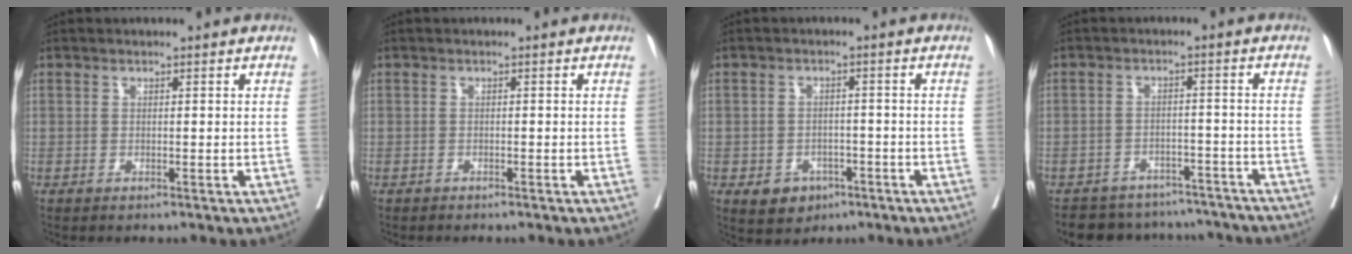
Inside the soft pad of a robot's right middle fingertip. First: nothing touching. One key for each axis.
{"total": 0.5, "fx": -0.5, "fy": -0.2, "fz": 0.2, "tx": -0.009, "ty": -0.003, "tz": -0.009}
{"total": 4.3, "fx": -2.2, "fy": 3.3, "fz": 1.8, "tx": -0.023, "ty": 0.002, "tz": -0.023}
{"total": 13.2, "fx": -12.0, "fy": 4.9, "fz": 2.4, "tx": -0.034, "ty": 0.021, "tz": -0.143}